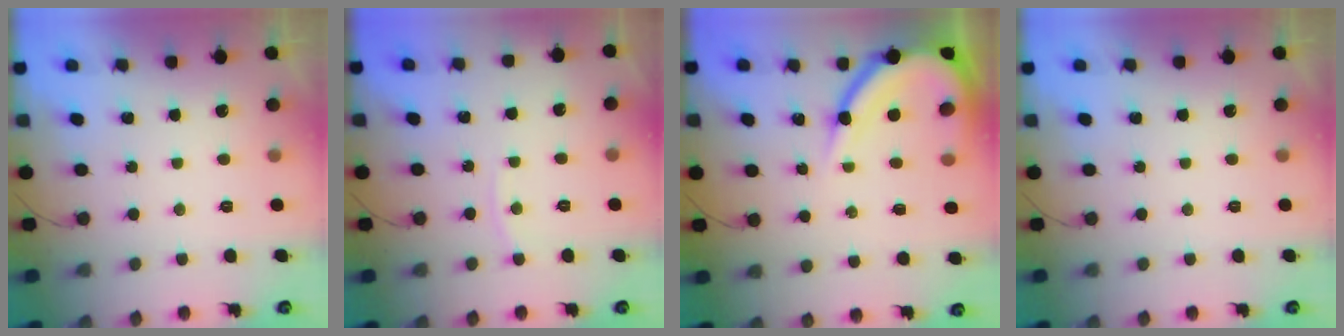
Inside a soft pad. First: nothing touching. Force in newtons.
{"total": 2.7, "press": 2.7, "slide": 0.4}
{"total": 11.5, "press": 11.4, "slide": 1.0}
{"total": 0.0}